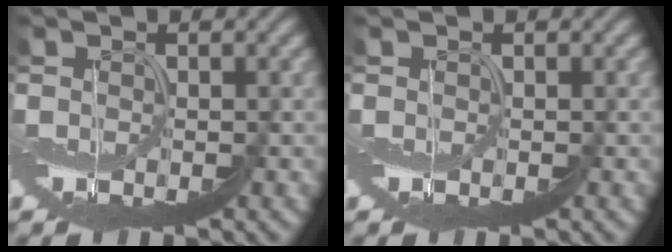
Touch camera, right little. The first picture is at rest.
{"total": 0.0}